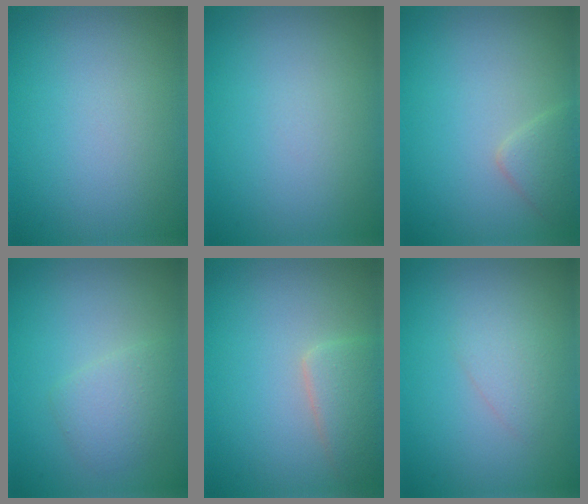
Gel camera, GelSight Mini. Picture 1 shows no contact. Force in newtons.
{"total": 0.0}
{"total": 1.8, "press": 1.8, "slide": 0.0}
{"total": 2.2, "press": 2.2, "slide": 0.0}
{"total": 2.9, "press": 2.9, "slide": 0.3}
{"total": 1.4, "press": 1.4, "slide": 0.1}